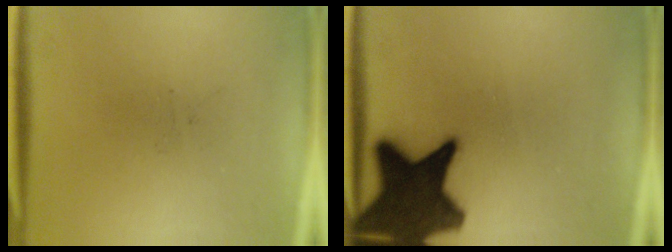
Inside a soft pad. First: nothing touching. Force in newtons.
{"total": 18.0}